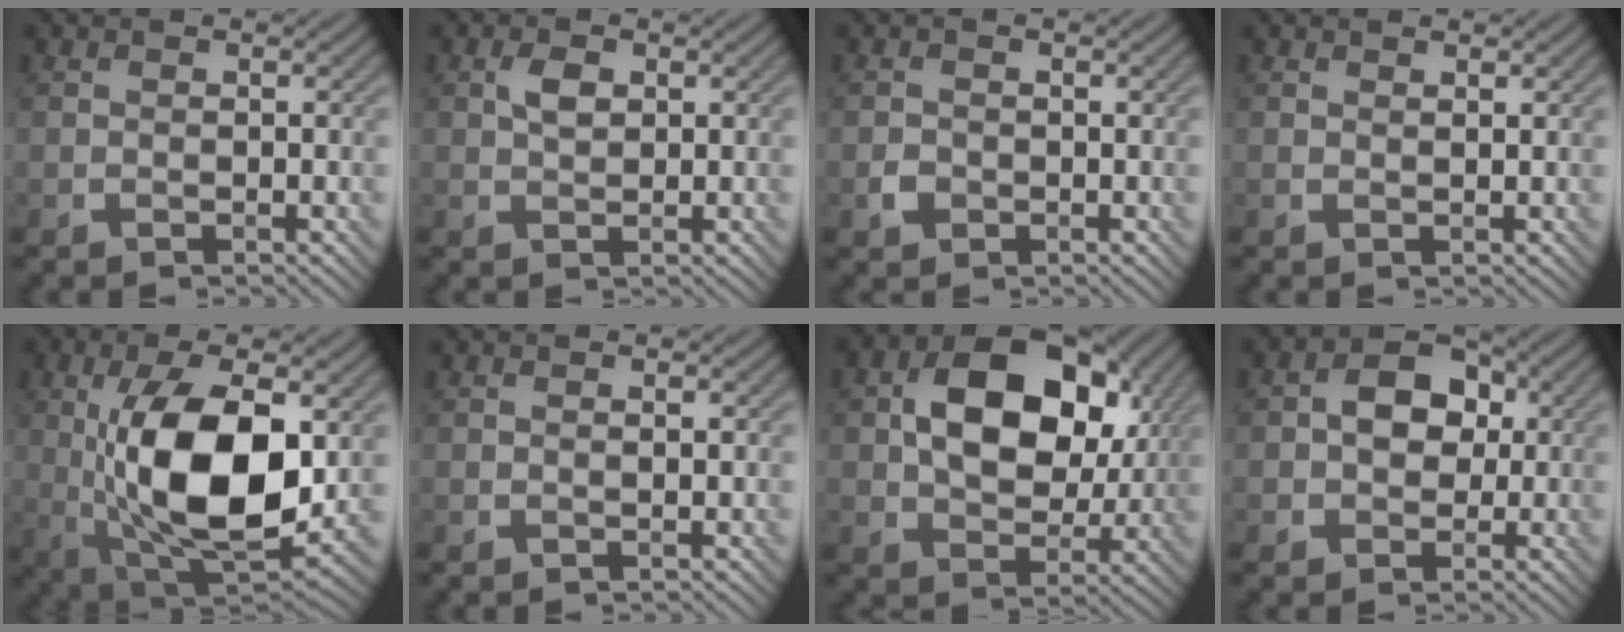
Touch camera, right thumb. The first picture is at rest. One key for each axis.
{"total": 2.3, "fx": 0.7, "fy": 1.4, "fz": 1.7, "tx": -0.036, "ty": 0.001, "tz": 0.011}
{"total": 1.4, "fx": -0.5, "fy": 1.2, "fz": 0.6, "tx": -0.011, "ty": -0.004, "tz": -0.013}
{"total": 0.8, "fx": 0.6, "fy": 0.1, "fz": 0.4, "tx": -0.007, "ty": -0.001, "tz": 0.011}
{"total": 15.2, "fx": 0.4, "fy": 7.4, "fz": 13.3, "tx": -0.265, "ty": -0.010, "tz": 0.016}
{"total": 0.7, "fx": 0.0, "fy": 0.1, "fz": 0.7, "tx": -0.009, "ty": 0.000, "tz": 0.000}
{"total": 13.5, "fx": 3.0, "fy": 9.3, "fz": 9.3, "tx": -0.163, "ty": 0.001, "tz": 0.050}
{"total": 6.0, "fx": 0.2, "fy": 4.6, "fz": 3.8, "tx": -0.054, "ty": 0.008, "tz": -0.010}